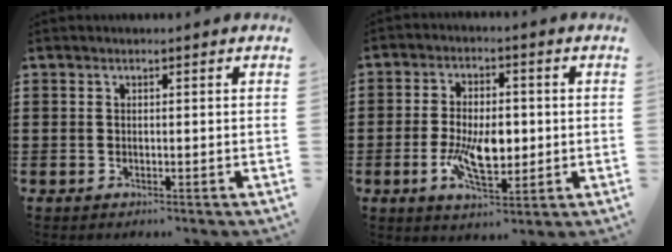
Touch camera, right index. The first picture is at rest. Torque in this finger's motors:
{"motor_torque": [2.14, 0.00, 0.51, 0.10]}